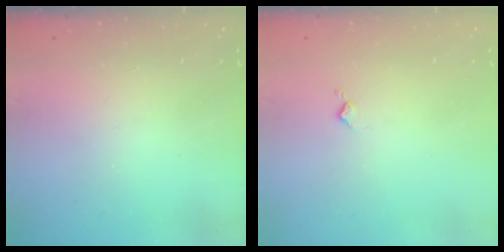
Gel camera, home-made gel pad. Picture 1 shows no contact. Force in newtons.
{"total": 3.3, "press": 3.2, "slide": 0.5}